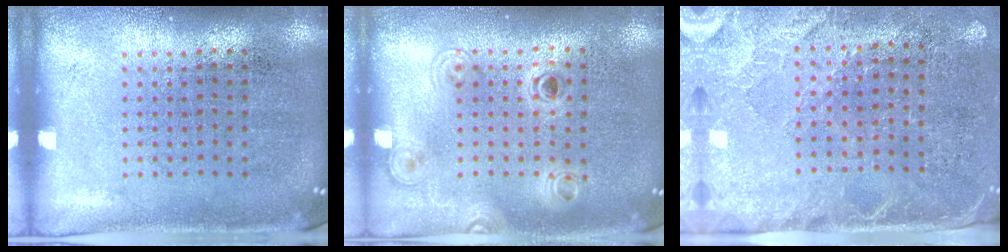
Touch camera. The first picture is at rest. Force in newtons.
{"total": 1.4, "press": 1.2, "slide": 0.7}
{"total": 2.7, "press": 2.4, "slide": 1.2}